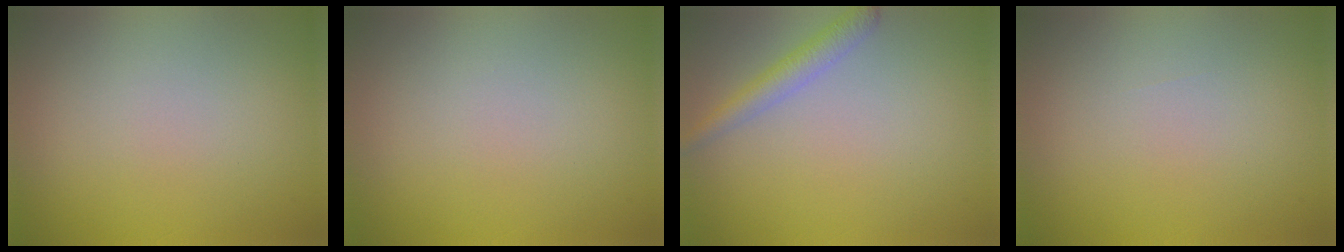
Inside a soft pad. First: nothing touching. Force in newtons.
{"total": 0.0}
{"total": 2.4, "press": 2.4, "slide": 0.1}
{"total": 0.0}